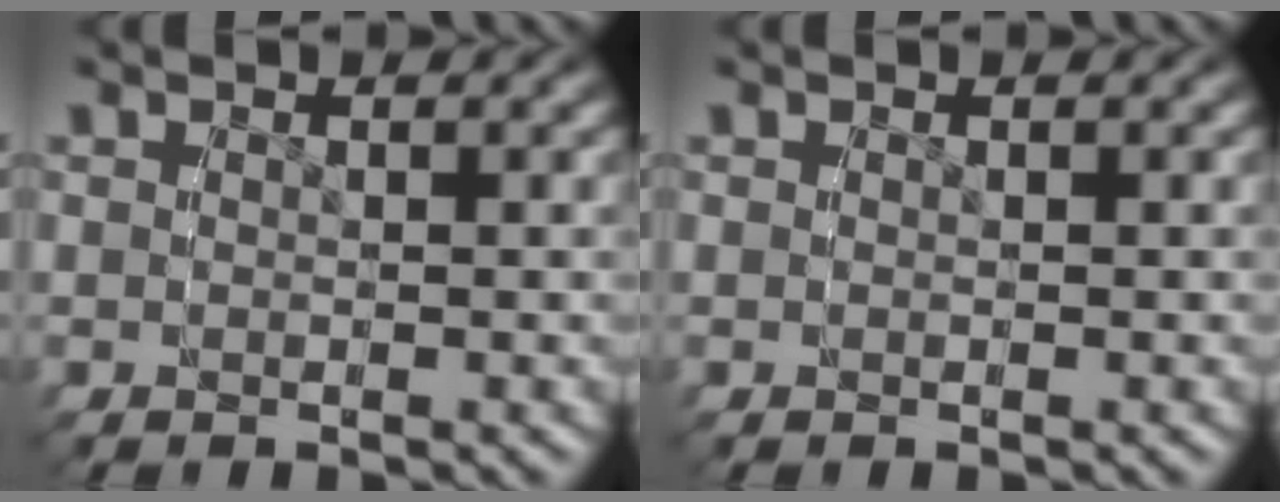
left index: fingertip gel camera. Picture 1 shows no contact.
{"total": 0.0}